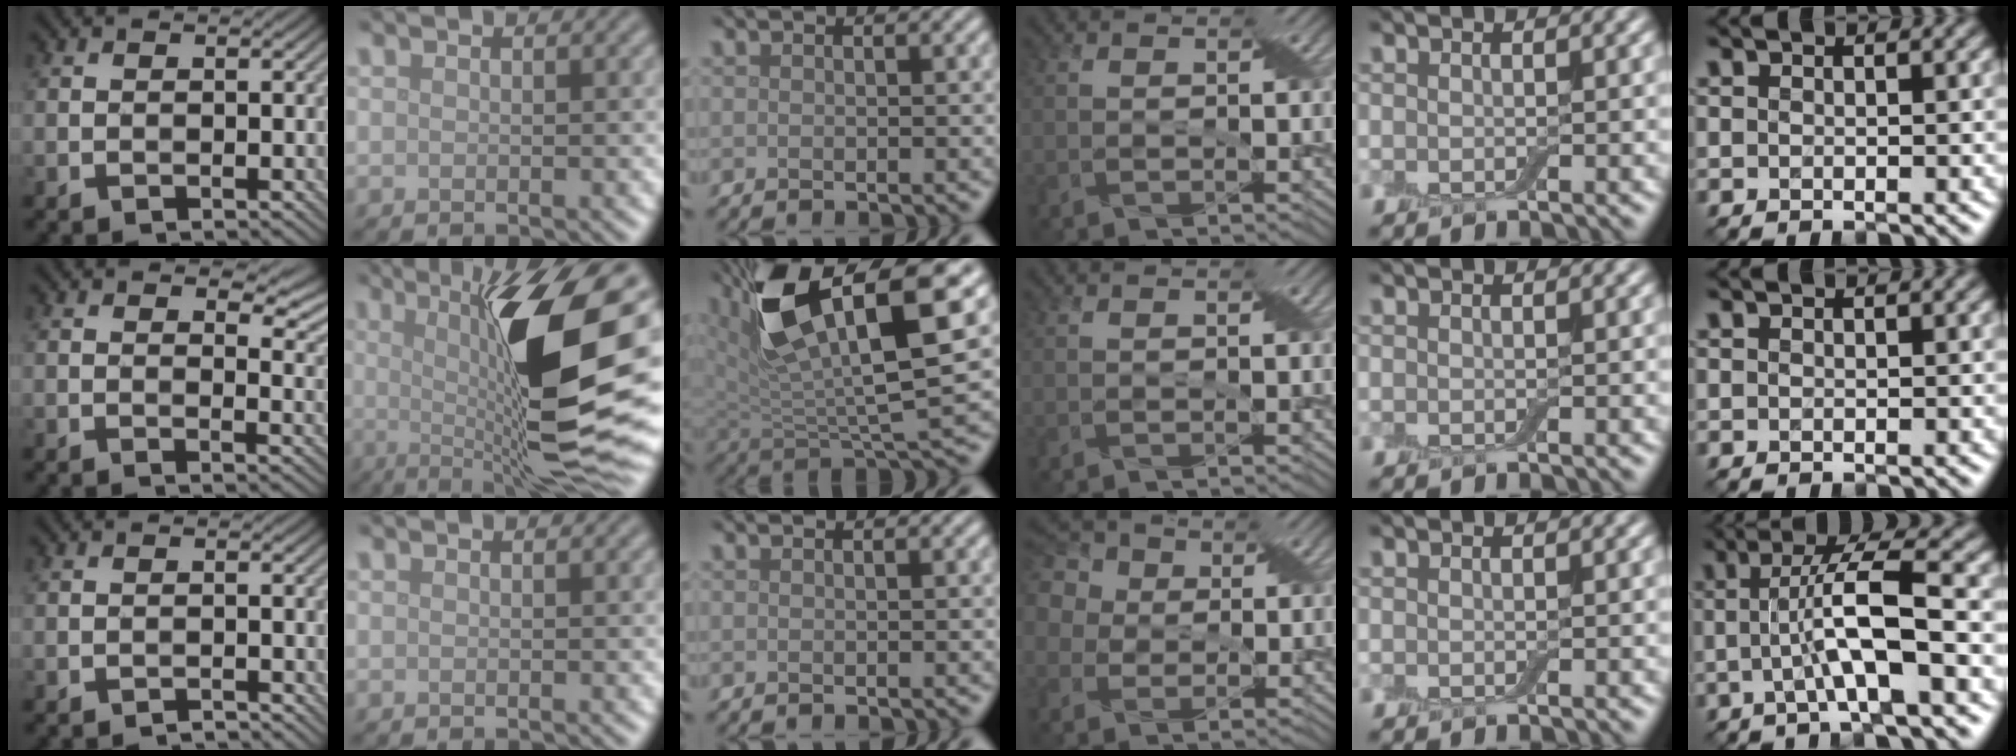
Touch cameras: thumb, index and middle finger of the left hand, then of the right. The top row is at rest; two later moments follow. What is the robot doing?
{"motion": "peel", "object": "adhesive wrap"}